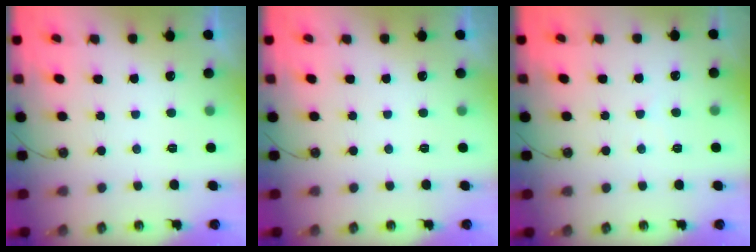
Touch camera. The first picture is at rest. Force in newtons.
{"total": 0.0}
{"total": 3.1, "press": 3.1, "slide": 0.5}